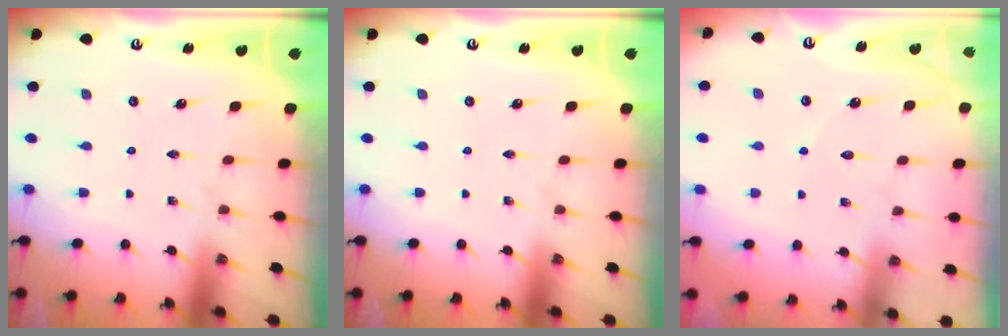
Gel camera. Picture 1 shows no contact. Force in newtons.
{"total": 0.0}
{"total": 5.5, "press": 5.5, "slide": 0.4}